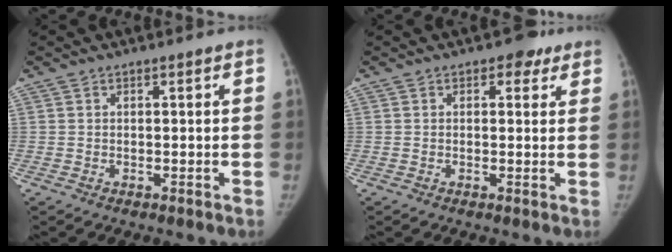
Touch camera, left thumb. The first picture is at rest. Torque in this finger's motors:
{"motor_torque": [0.56, 0.42, 0.20, -0.01, 0.02]}